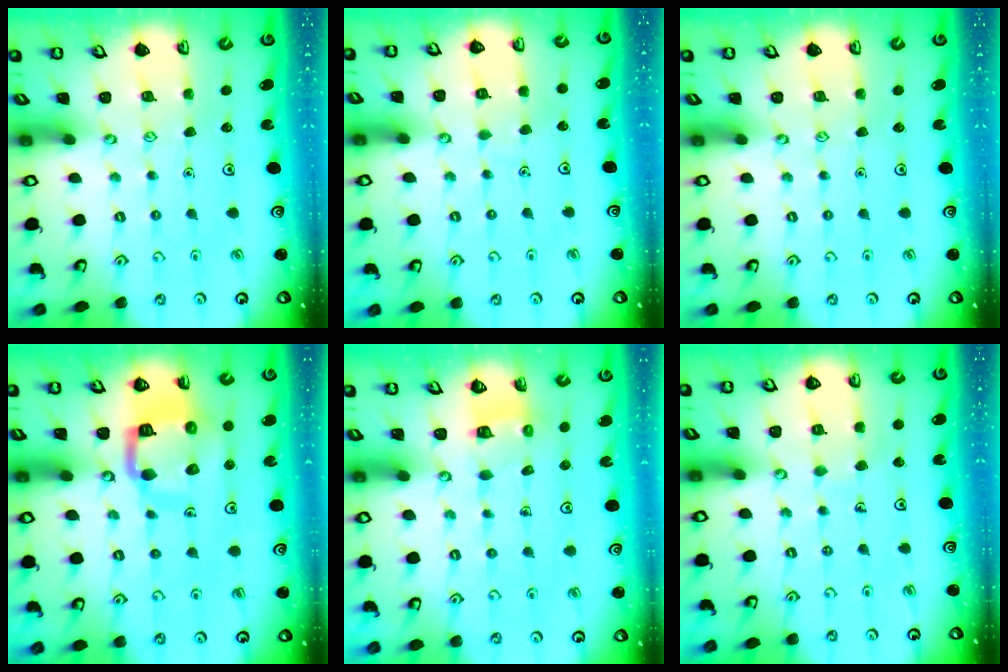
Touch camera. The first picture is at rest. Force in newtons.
{"total": 2.8, "press": 2.8, "slide": 0.1}
{"total": 0.0}
{"total": 11.0, "press": 10.9, "slide": 1.3}
{"total": 3.6, "press": 3.6, "slide": 0.2}
{"total": 2.3, "press": 2.3, "slide": 0.1}